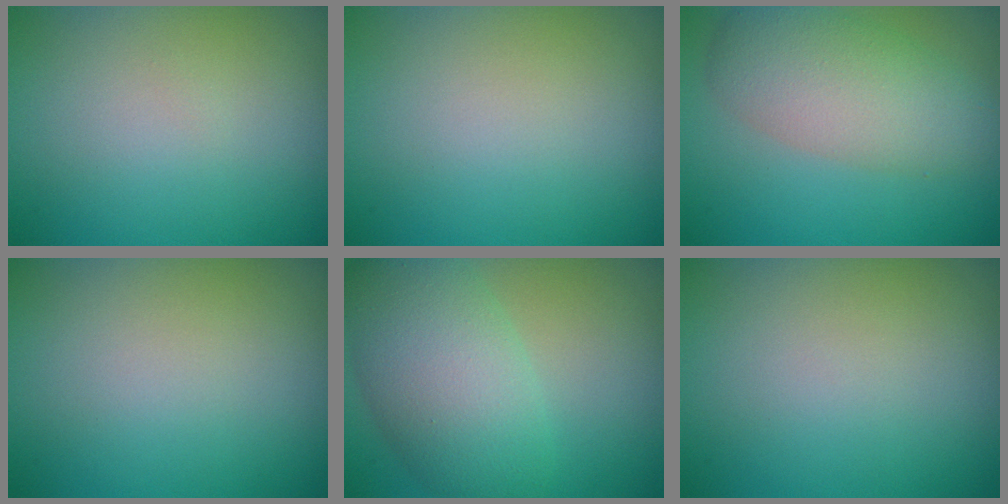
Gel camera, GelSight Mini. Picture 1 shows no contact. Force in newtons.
{"total": 0.0}
{"total": 5.5, "press": 5.5, "slide": 0.1}
{"total": 0.0}
{"total": 7.4, "press": 7.4, "slide": 0.3}
{"total": 0.0}